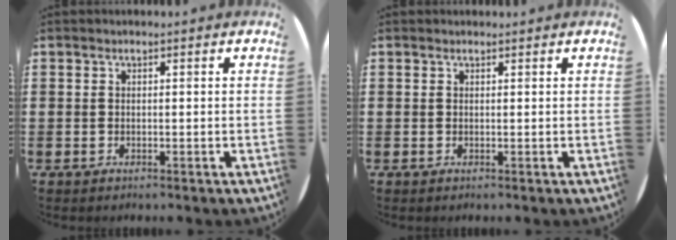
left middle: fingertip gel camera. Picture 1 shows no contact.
{"total": 0.0}